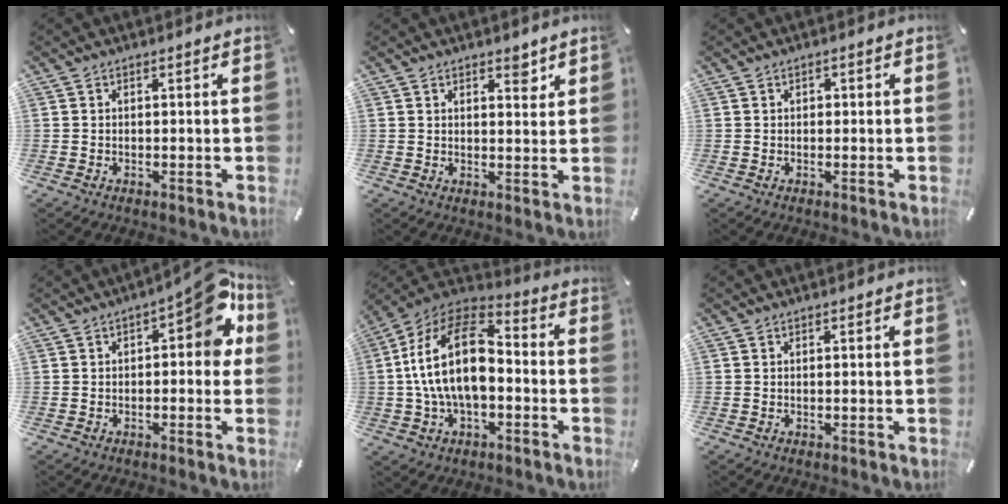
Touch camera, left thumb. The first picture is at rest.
{"total": 3.3, "force": [2.1, 1.8, 1.7], "torque": [-0.006, -0.013, 0.030]}
{"total": 0.9, "force": [-0.1, 0.8, 0.4], "torque": [-0.009, 0.004, -0.003]}
{"total": 11.6, "force": [3.6, 5.2, 9.7], "torque": [-0.108, -0.030, 0.057]}
{"total": 19.3, "force": [-0.6, 11.8, 15.3], "torque": [-0.302, 0.025, -0.011]}
{"total": 0.0}